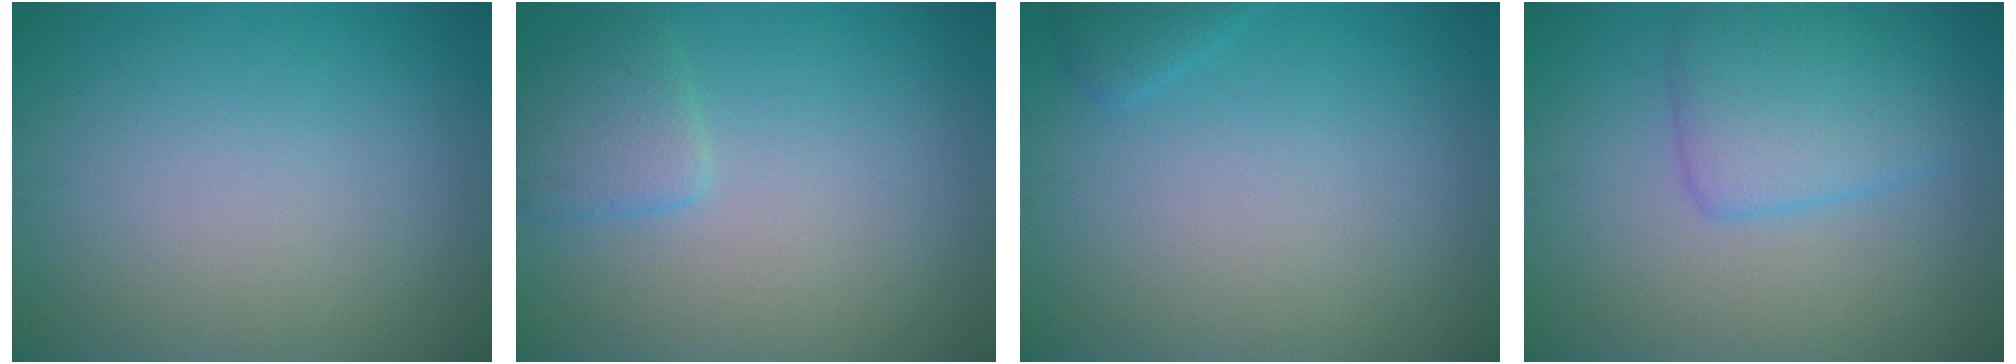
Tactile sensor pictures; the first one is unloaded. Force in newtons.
{"total": 2.2, "press": 2.2, "slide": 0.1}
{"total": 0.9, "press": 0.9, "slide": 0.1}
{"total": 4.2, "press": 4.2, "slide": 0.2}